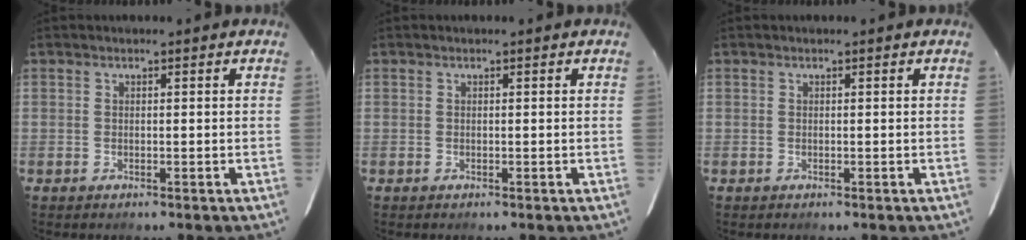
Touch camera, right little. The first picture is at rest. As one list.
[{"total": 0.0}, {"total": 0.0}]